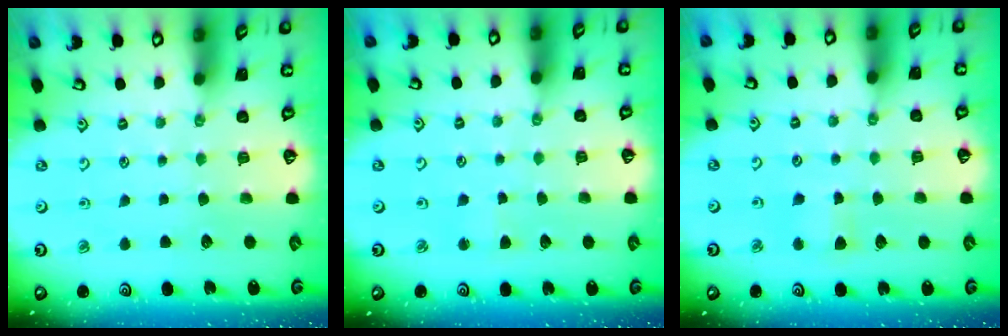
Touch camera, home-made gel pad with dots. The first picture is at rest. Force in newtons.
{"total": 1.8, "press": 1.7, "slide": 0.3}
{"total": 3.7, "press": 3.6, "slide": 0.7}